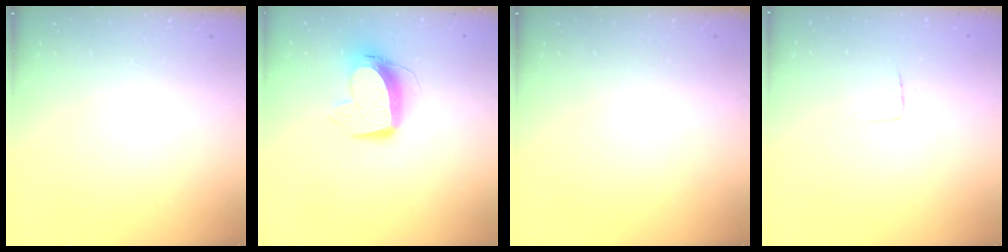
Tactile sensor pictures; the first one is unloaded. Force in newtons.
{"total": 11.7, "press": 11.6, "slide": 1.5}
{"total": 0.0}
{"total": 2.9, "press": 2.9, "slide": 0.2}